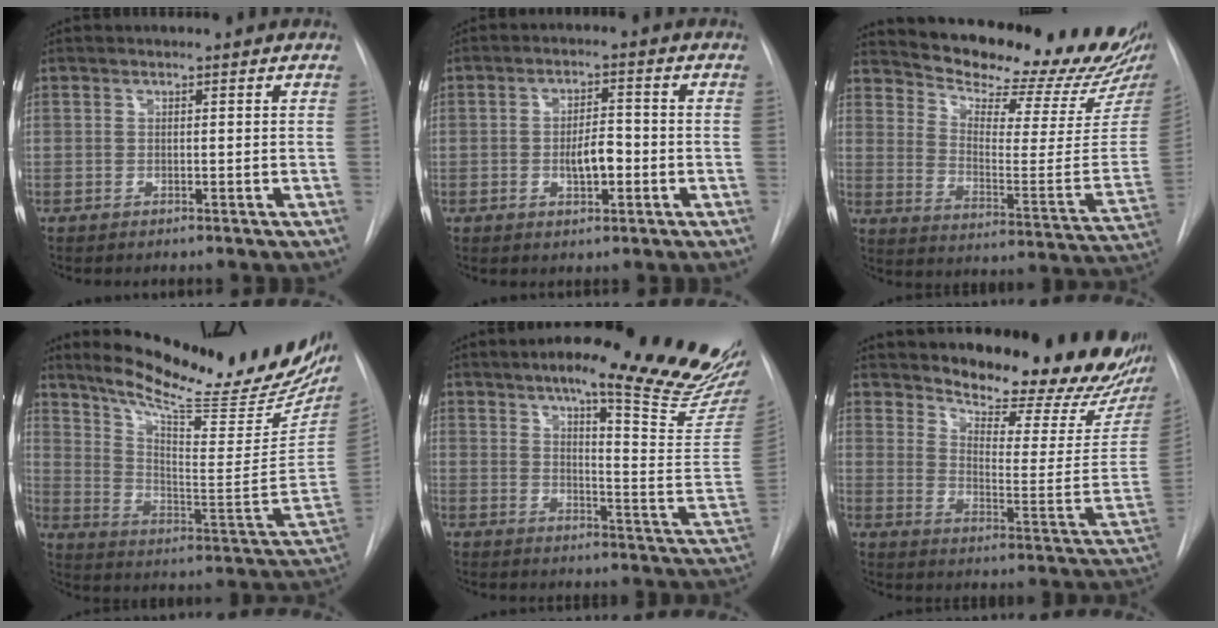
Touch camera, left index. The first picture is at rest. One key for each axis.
{"total": 4.9, "fx": -1.6, "fy": 1.9, "fz": 4.2, "tx": -0.069, "ty": 0.000, "tz": -0.026}
{"total": 22.3, "fx": 20.6, "fy": 2.1, "fz": 8.4, "tx": -0.129, "ty": -0.102, "tz": 0.268}
{"total": 27.1, "fx": 22.1, "fy": 4.7, "fz": 15.0, "tx": -0.226, "ty": -0.069, "tz": 0.300}
{"total": 22.5, "fx": 17.8, "fy": 1.2, "fz": 13.6, "tx": -0.182, "ty": -0.072, "tz": 0.218}
{"total": 21.9, "fx": 19.1, "fy": 4.3, "fz": 9.7, "tx": -0.138, "ty": -0.089, "tz": 0.238}